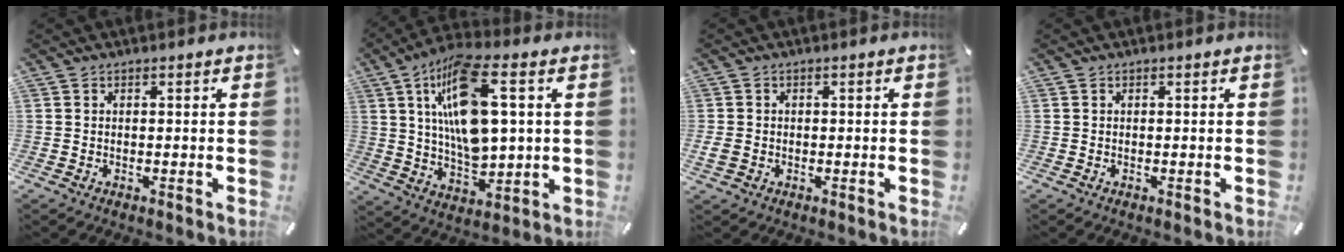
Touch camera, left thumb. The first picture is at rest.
{"total": 18.0, "force": [4.8, 8.0, 15.4], "torque": [-0.310, -0.001, 0.079]}
{"total": 2.3, "force": [-0.6, 1.8, 1.4], "torque": [-0.031, 0.001, -0.012]}
{"total": 0.0}